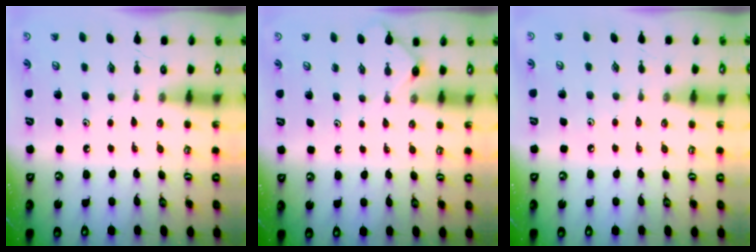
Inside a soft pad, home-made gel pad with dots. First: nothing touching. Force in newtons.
{"total": 3.0, "press": 3.0, "slide": 0.4}
{"total": 2.1, "press": 2.1, "slide": 0.4}